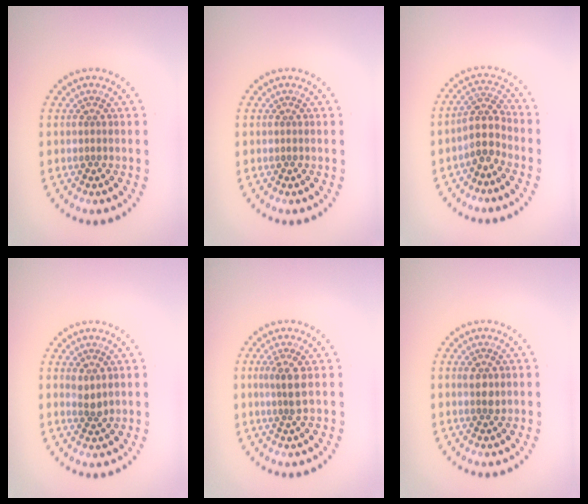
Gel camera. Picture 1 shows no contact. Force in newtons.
{"total": 0.0}
{"total": 2.9, "press": 2.3, "slide": 1.7}
{"total": 1.3, "press": 1.0, "slide": 0.7}
{"total": 2.1, "press": 1.7, "slide": 1.2}
{"total": 1.3, "press": 1.3, "slide": 0.4}